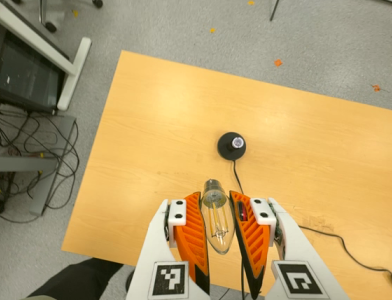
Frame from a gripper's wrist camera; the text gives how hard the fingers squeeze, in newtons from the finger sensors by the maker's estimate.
{"total": 20.5, "left": 22.3, "right": 18.8}